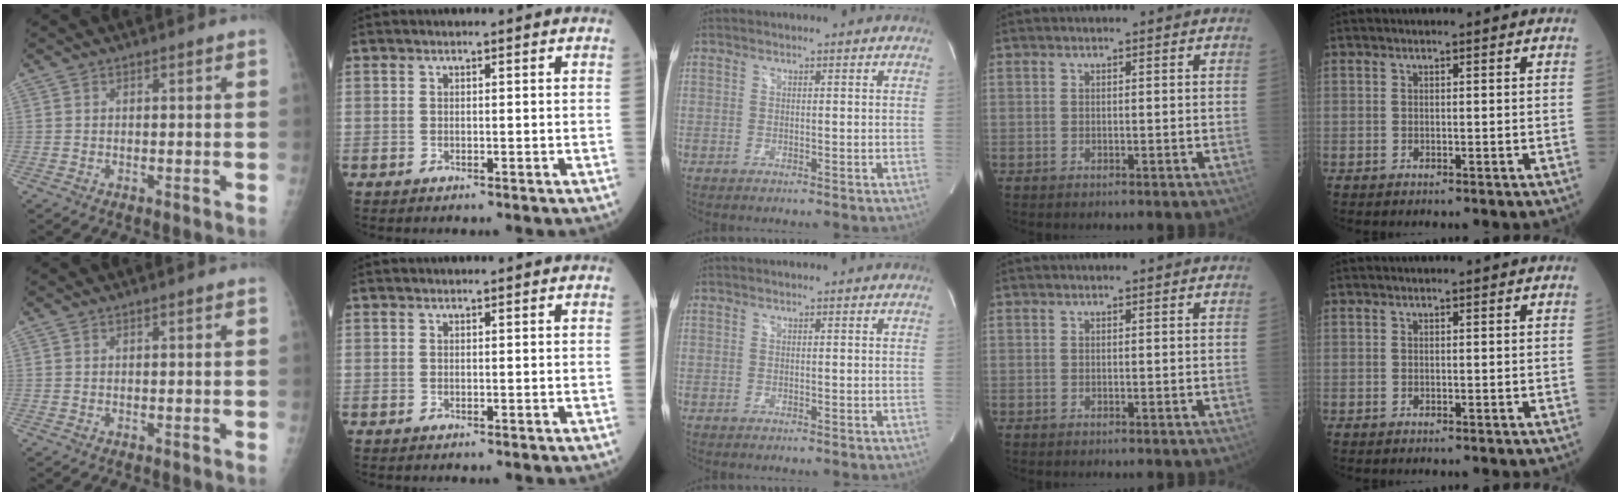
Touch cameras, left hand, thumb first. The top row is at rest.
{}